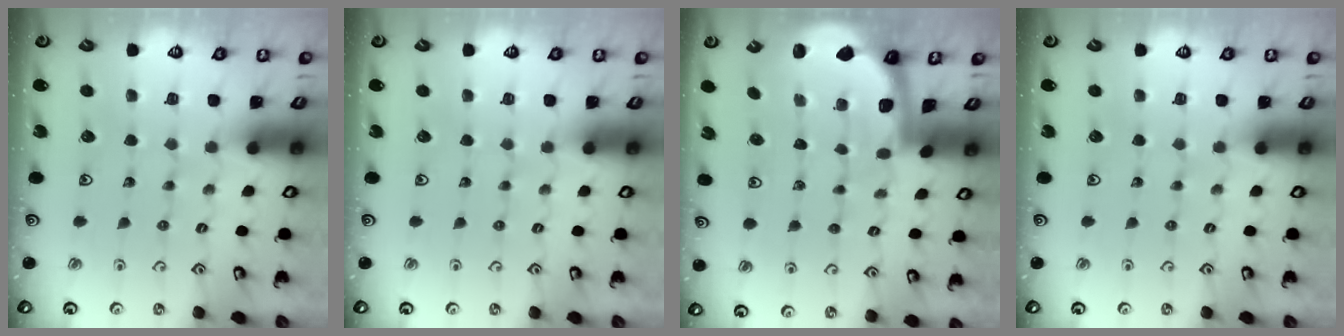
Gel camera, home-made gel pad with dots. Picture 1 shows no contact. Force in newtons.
{"total": 0.0}
{"total": 1.9, "press": 1.8, "slide": 0.6}
{"total": 0.0}